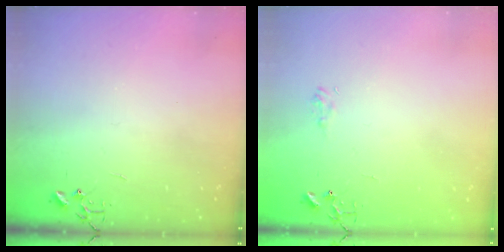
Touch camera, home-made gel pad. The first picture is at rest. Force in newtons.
{"total": 6.9, "press": 6.8, "slide": 0.8}